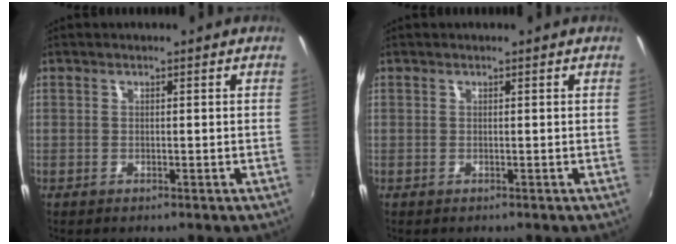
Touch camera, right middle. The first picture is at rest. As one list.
[{"total": 0.0}]